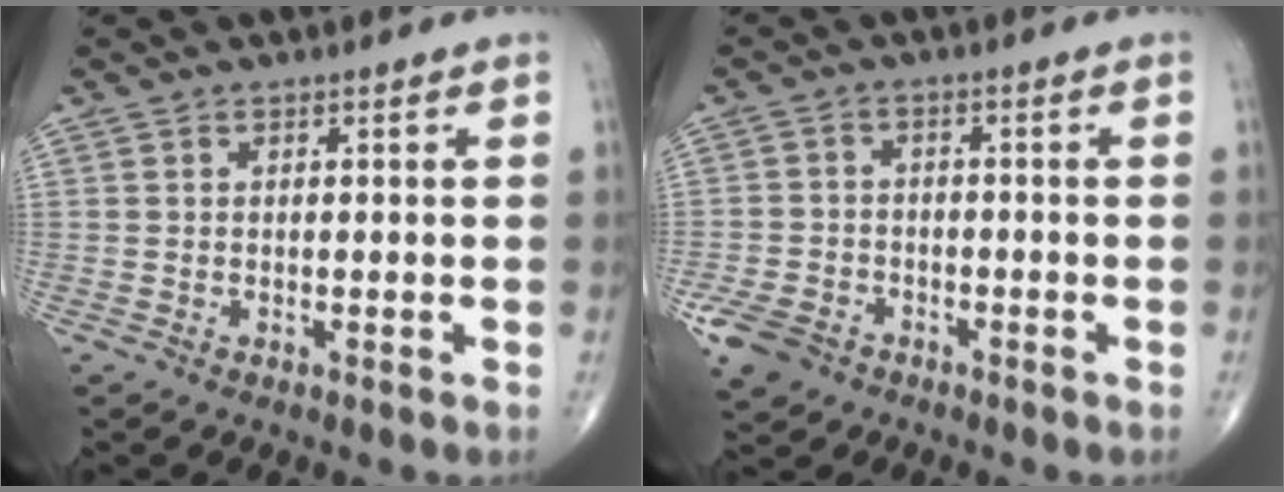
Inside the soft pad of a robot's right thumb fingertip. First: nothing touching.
{"total": 6.5, "force": [-3.8, 4.6, 2.4], "torque": [-0.051, 0.013, -0.068]}